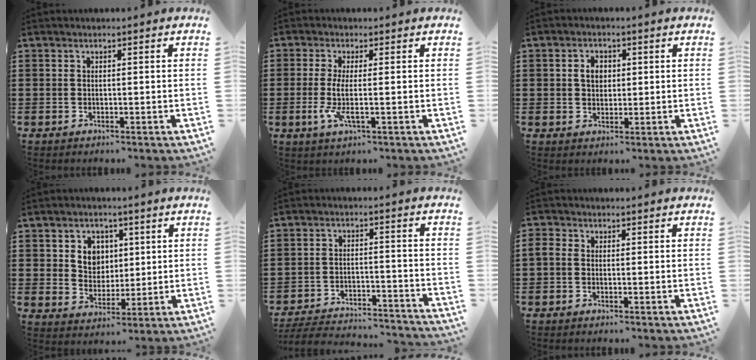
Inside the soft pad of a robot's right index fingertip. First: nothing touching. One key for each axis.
{"total": 4.5, "fx": -0.6, "fy": 0.5, "fz": 4.4, "tx": -0.101, "ty": -0.012, "tz": -0.018}
{"total": 3.0, "fx": 0.5, "fy": 2.2, "fz": 2.0, "tx": -0.046, "ty": 0.011, "tz": 0.007}
{"total": 5.1, "fx": 1.6, "fy": 4.6, "fz": 1.7, "tx": -0.047, "ty": 0.013, "tz": 0.025}
{"total": 5.1, "fx": -5.0, "fy": 0.2, "fz": 1.2, "tx": -0.034, "ty": -0.006, "tz": -0.104}
{"total": 1.3, "fx": -0.5, "fy": 0.9, "fz": 0.7, "tx": -0.024, "ty": -0.002, "tz": -0.012}